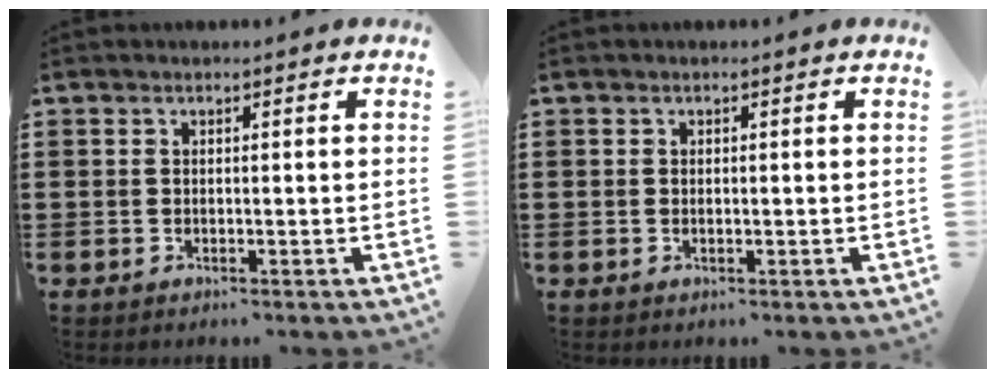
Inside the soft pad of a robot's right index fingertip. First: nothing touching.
{"total": 0.0}